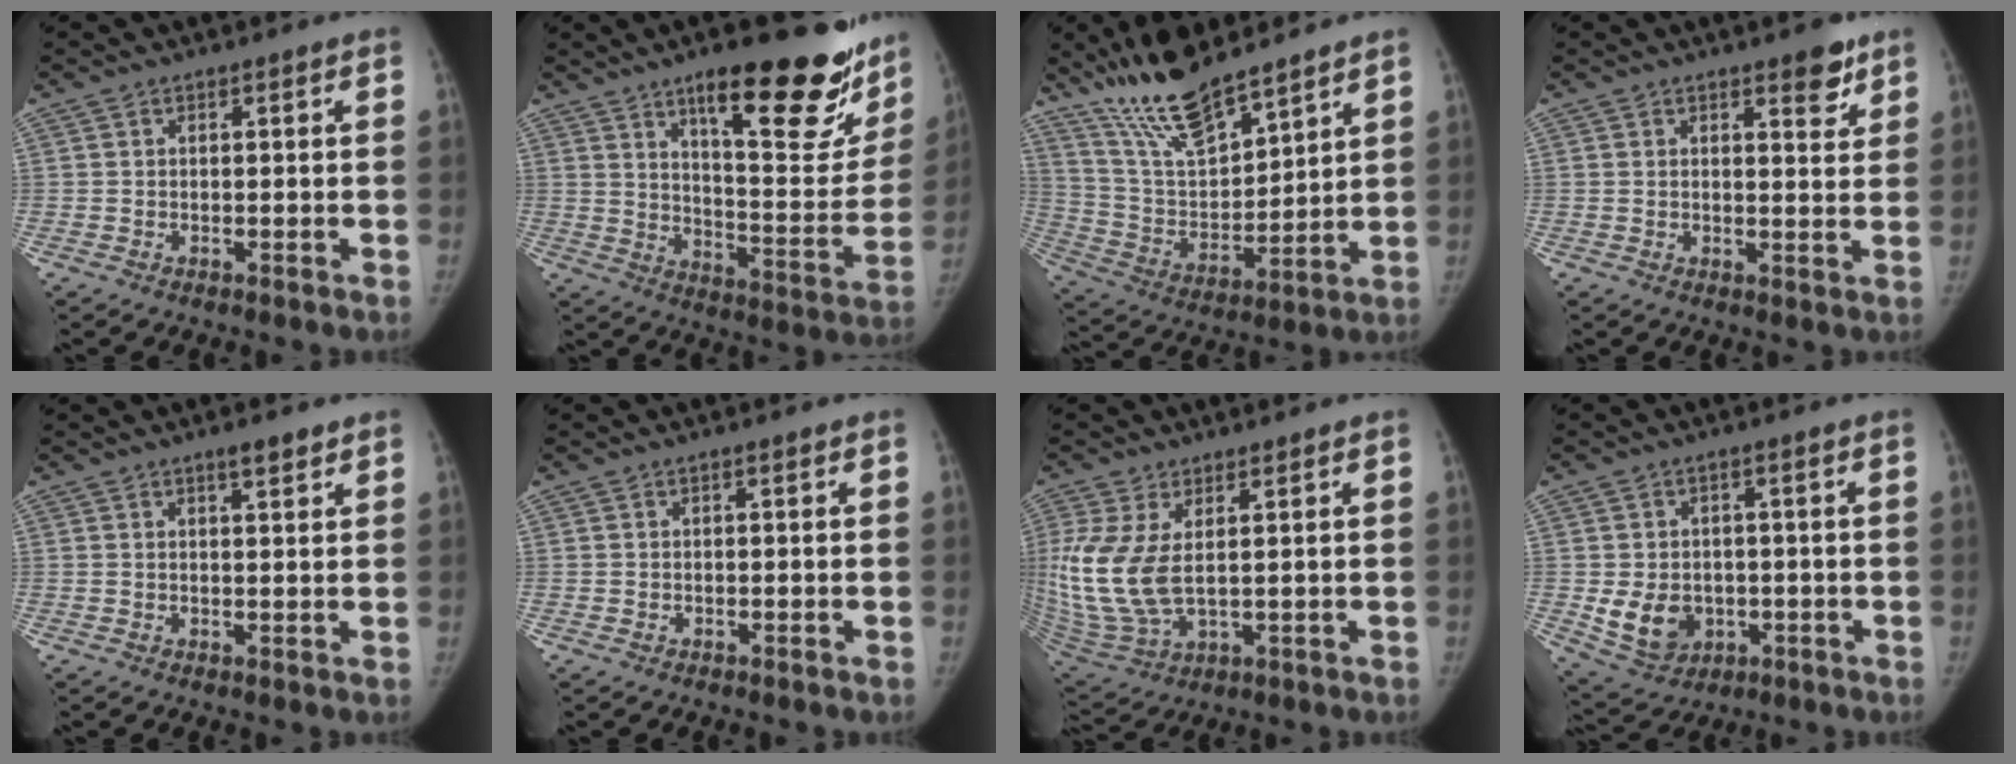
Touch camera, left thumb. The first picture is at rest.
{"total": 24.9, "force": [15.6, 7.6, 17.8], "torque": [-0.189, -0.084, 0.226]}
{"total": 16.1, "force": [12.9, 4.2, 8.5], "torque": [-0.129, -0.069, 0.250]}
{"total": 4.4, "force": [2.9, 1.6, 2.8], "torque": [-0.016, -0.018, 0.036]}
{"total": 2.7, "force": [1.9, 0.6, 1.8], "torque": [-0.017, -0.011, 0.029]}
{"total": 0.0}
{"total": 13.4, "force": [2.2, 6.9, 11.3], "torque": [-0.261, -0.018, 0.061]}
{"total": 8.8, "force": [-1.6, 7.0, 5.0], "torque": [-0.061, 0.002, -0.006]}